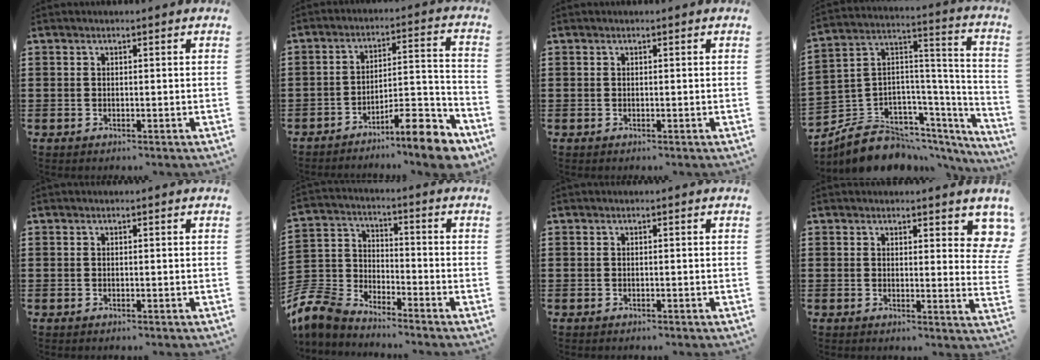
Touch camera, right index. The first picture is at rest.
{"total": 10.4, "force": [-8.1, 2.0, 6.2], "torque": [-0.076, 0.025, -0.149]}
{"total": 0.0}
{"total": 7.7, "force": [-6.1, 4.5, 1.2], "torque": [-0.038, -0.002, -0.112]}
{"total": 0.0}
{"total": 7.6, "force": [-7.0, 2.4, 1.6], "torque": [-0.071, 0.001, -0.151]}
{"total": 0.0}
{"total": 3.4, "force": [2.8, 1.1, 1.6], "torque": [-0.018, -0.006, 0.048]}